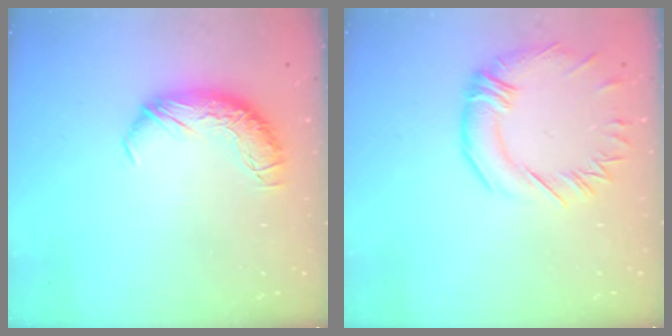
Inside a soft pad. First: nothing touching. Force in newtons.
{"total": 2.6, "press": 2.2, "slide": 1.3}